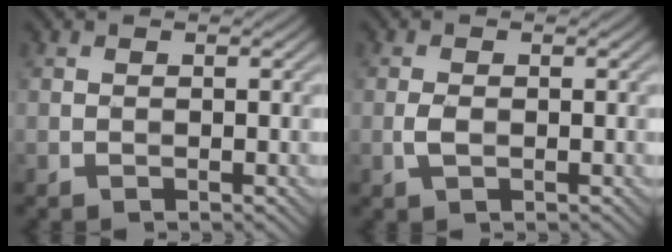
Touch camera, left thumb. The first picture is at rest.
{"total": 1.7, "force": [-0.4, 0.8, 1.4], "torque": [-0.034, 0.001, -0.009]}